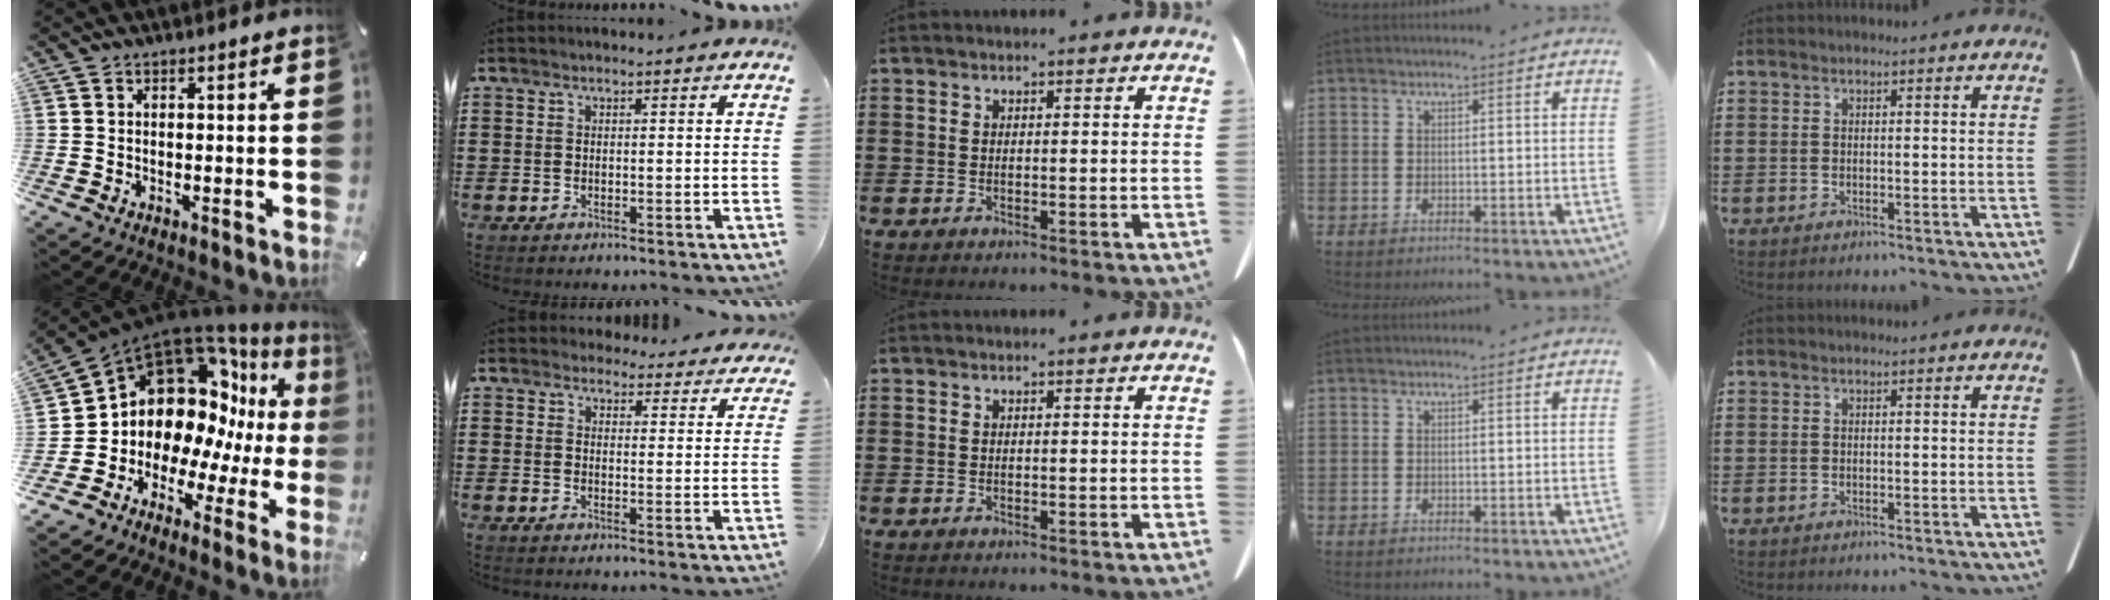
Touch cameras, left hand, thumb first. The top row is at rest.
{"thumb": {"total": 14.9, "force": [4.8, 11.6, 8.0], "torque": [-0.143, -0.088, 0.096]}, "index": {"total": 4.0, "force": [3.9, 1.0, 0.5], "torque": [-0.014, -0.014, 0.071]}}